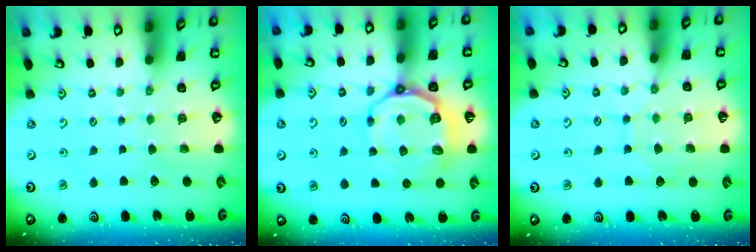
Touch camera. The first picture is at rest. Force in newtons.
{"total": 11.7, "press": 11.2, "slide": 3.5}
{"total": 7.6, "press": 7.6, "slide": 0.5}